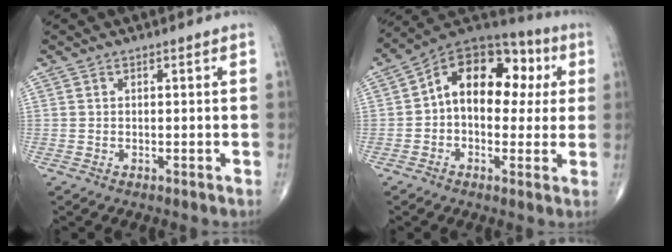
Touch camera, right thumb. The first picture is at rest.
{"total": 17.0, "force": [2.4, 11.1, 12.6], "torque": [-0.140, 0.041, 0.024]}